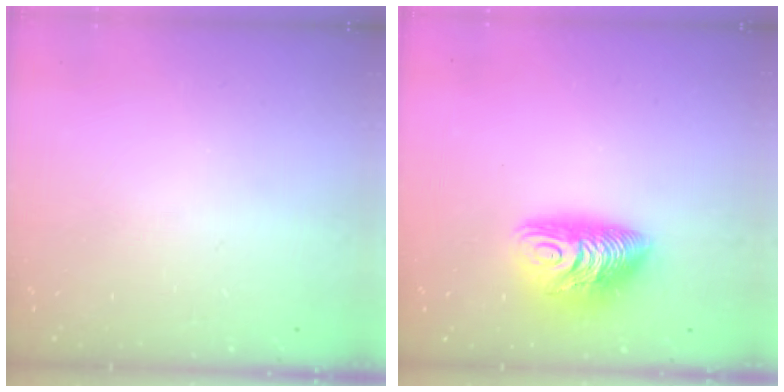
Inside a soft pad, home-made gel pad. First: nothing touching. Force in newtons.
{"total": 12.0, "press": 11.9, "slide": 1.1}